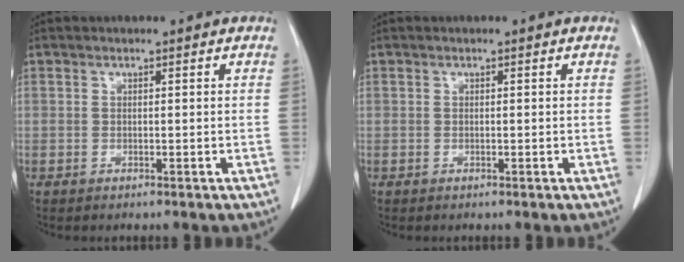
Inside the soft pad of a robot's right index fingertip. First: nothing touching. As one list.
[{"total": 0.0}]